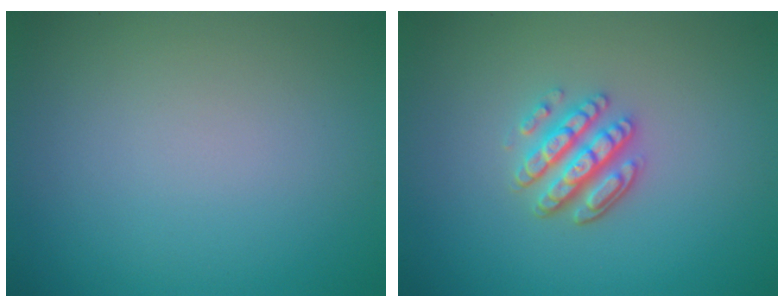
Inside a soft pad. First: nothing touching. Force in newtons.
{"total": 3.6, "press": 3.1, "slide": 1.8}